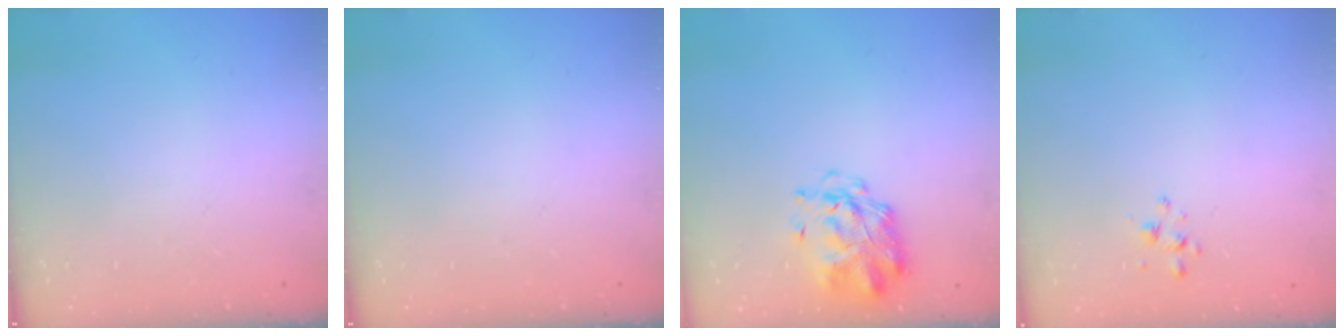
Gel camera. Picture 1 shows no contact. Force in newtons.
{"total": 0.0}
{"total": 2.9, "press": 2.8, "slide": 0.8}
{"total": 2.0, "press": 1.9, "slide": 0.6}